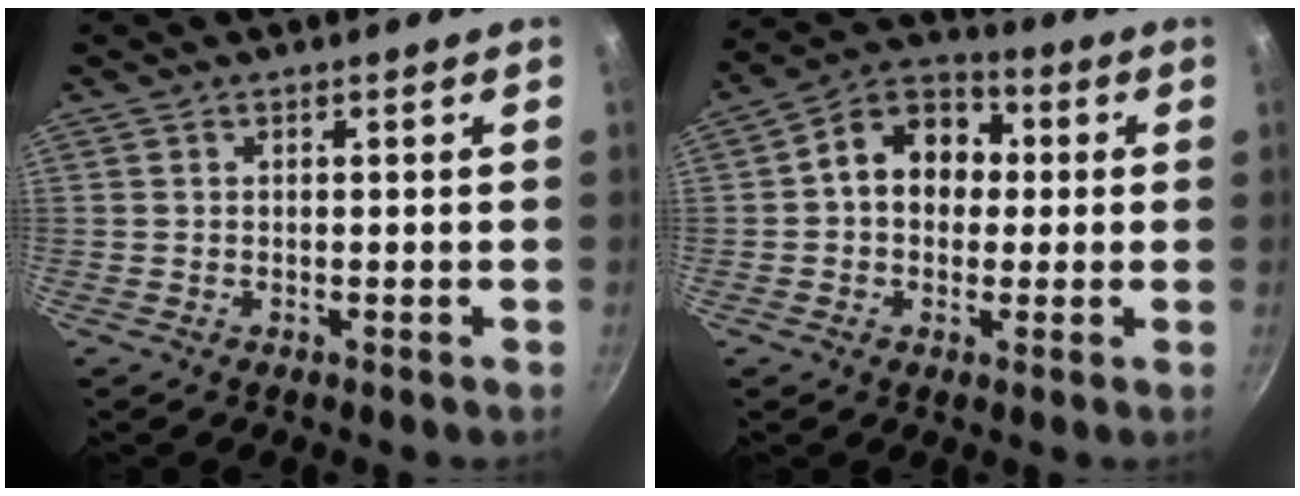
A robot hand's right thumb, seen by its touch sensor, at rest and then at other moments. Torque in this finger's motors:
{"motor_torque": [0.44, 2.26, 0.91, -0.68, 0.08]}